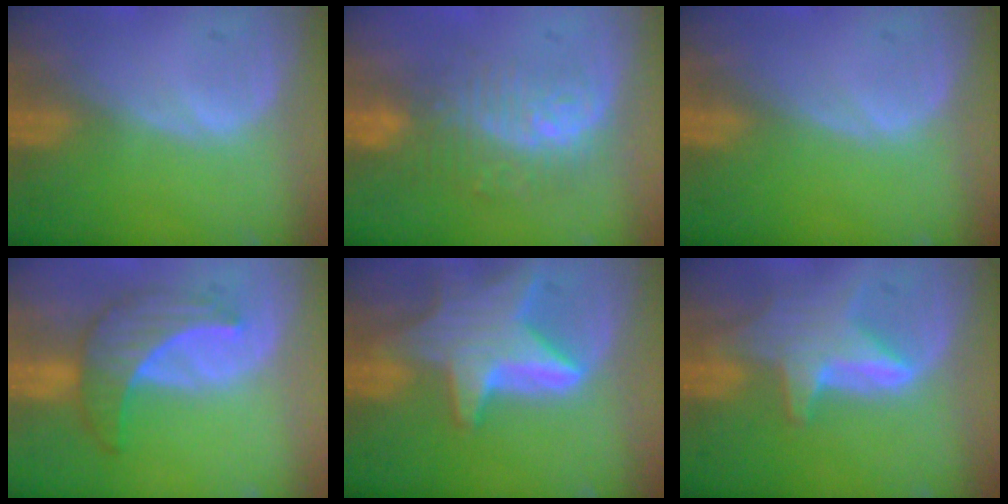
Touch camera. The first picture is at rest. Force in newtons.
{"total": 9.9, "press": 8.1, "slide": 5.7}
{"total": 0.0}
{"total": 7.0, "press": 6.6, "slide": 2.3}
{"total": 9.5, "press": 9.5, "slide": 0.6}
{"total": 6.5, "press": 6.4, "slide": 1.4}